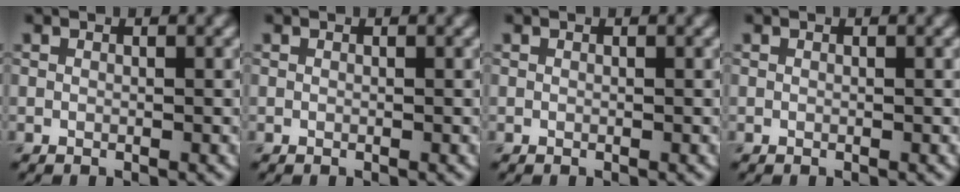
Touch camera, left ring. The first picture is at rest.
{"total": 0.0}
{"total": 0.0}
{"total": 0.0}